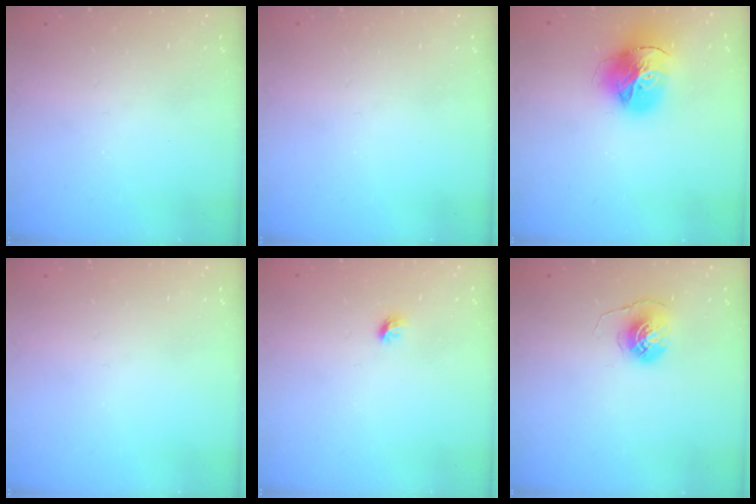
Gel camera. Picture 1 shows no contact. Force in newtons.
{"total": 0.0}
{"total": 18.4, "press": 18.3, "slide": 2.2}
{"total": 0.0}
{"total": 4.2, "press": 4.1, "slide": 1.0}
{"total": 6.0, "press": 6.0, "slide": 0.3}